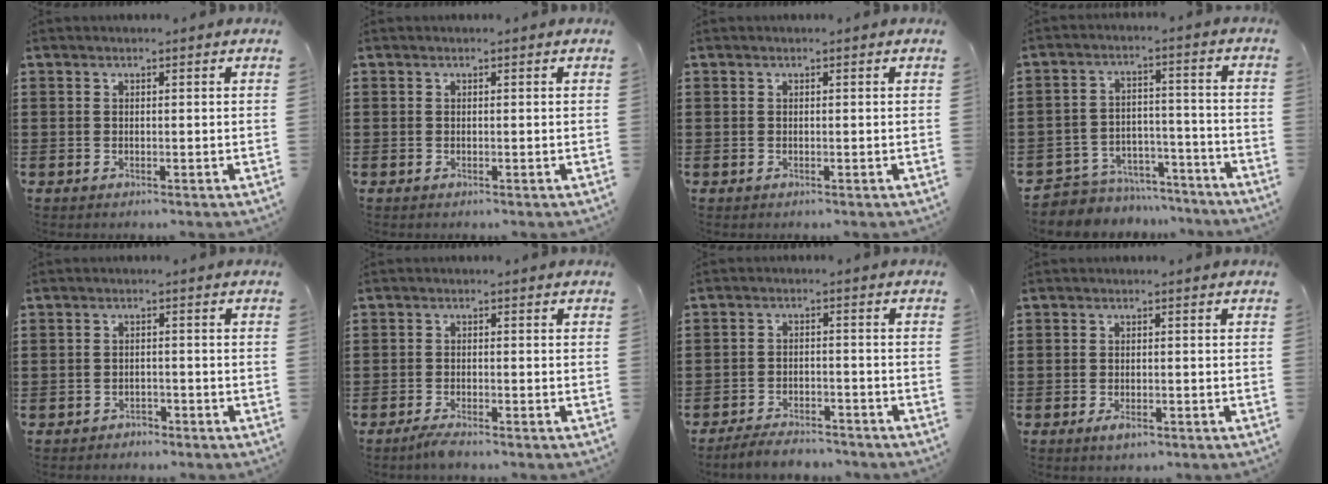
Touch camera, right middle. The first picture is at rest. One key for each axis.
{"total": 0.0}
{"total": 0.0}
{"total": 5.9, "fx": -5.6, "fy": 1.8, "fz": 0.0, "tx": -0.002, "ty": 0.021, "tz": -0.115}
{"total": 1.7, "fx": -1.6, "fy": 0.6, "fz": -0.1, "tx": -0.005, "ty": 0.004, "tz": -0.036}
{"total": 1.9, "fx": -1.7, "fy": 0.0, "fz": 1.0, "tx": -0.024, "ty": -0.002, "tz": -0.033}
{"total": 3.8, "fx": -3.7, "fy": 0.7, "fz": 0.5, "tx": -0.011, "ty": 0.008, "tz": -0.078}
{"total": 1.8, "fx": -1.1, "fy": 0.8, "fz": 1.2, "tx": -0.030, "ty": -0.003, "tz": -0.023}